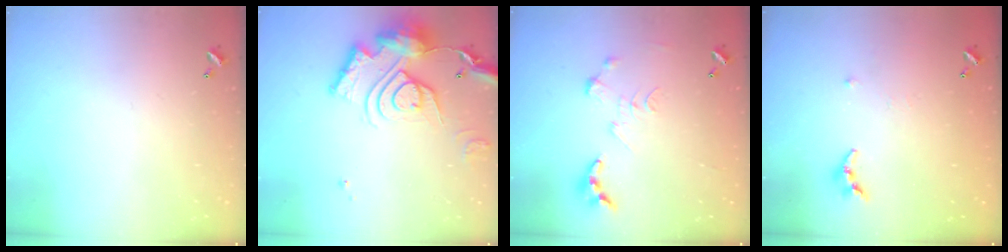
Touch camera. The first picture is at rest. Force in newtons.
{"total": 21.9, "press": 21.7, "slide": 2.3}
{"total": 0.0}
{"total": 5.8, "press": 5.8, "slide": 0.1}